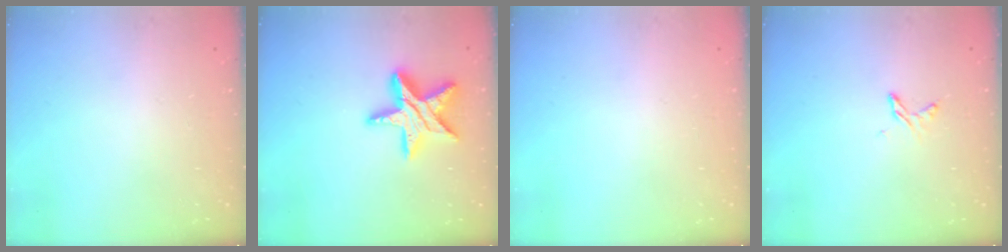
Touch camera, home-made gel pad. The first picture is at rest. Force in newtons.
{"total": 15.3, "press": 15.3, "slide": 1.0}
{"total": 0.0}
{"total": 4.2, "press": 4.1, "slide": 0.4}